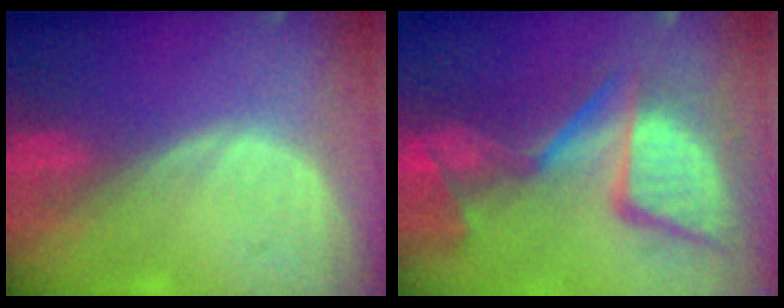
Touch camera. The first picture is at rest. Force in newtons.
{"total": 13.2, "press": 11.2, "slide": 6.9}